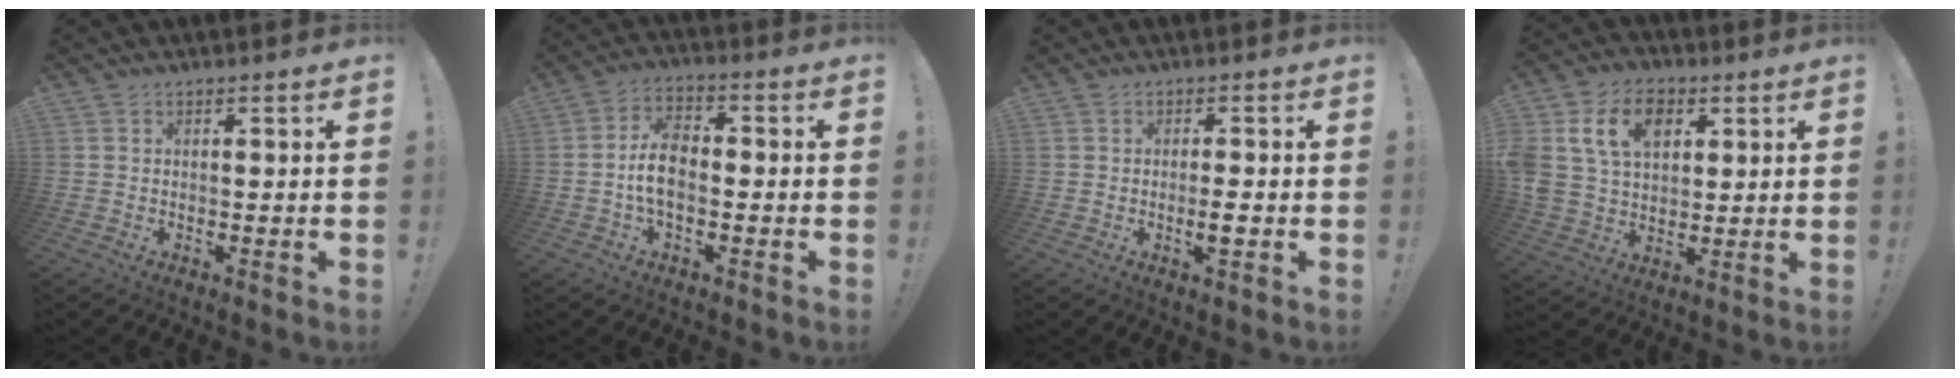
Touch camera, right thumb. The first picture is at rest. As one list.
[{"total": 8.8, "force": [-1.5, 5.0, 7.1], "torque": [-0.130, 0.009, -0.024]}, {"total": 2.7, "force": [-1.0, 1.1, 2.3], "torque": [-0.020, -0.002, -0.019]}, {"total": 15.5, "force": [5.6, 11.3, 9.0], "torque": [-0.156, -0.016, 0.106]}]